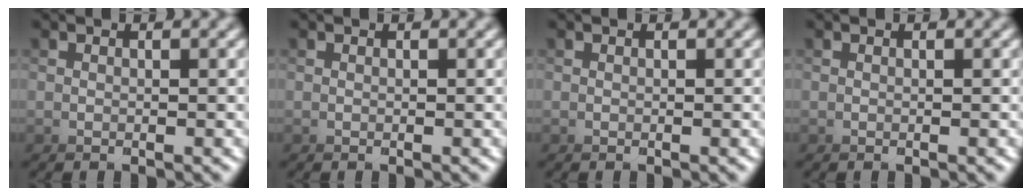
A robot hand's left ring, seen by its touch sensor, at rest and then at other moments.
{"total": 0.0}
{"total": 0.0}
{"total": 0.0}